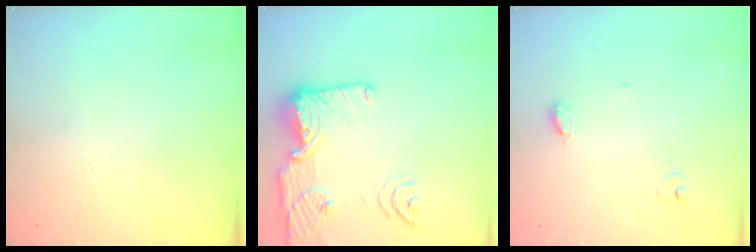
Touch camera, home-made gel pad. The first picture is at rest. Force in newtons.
{"total": 19.0, "press": 19.0, "slide": 1.5}
{"total": 4.7, "press": 4.7, "slide": 0.5}